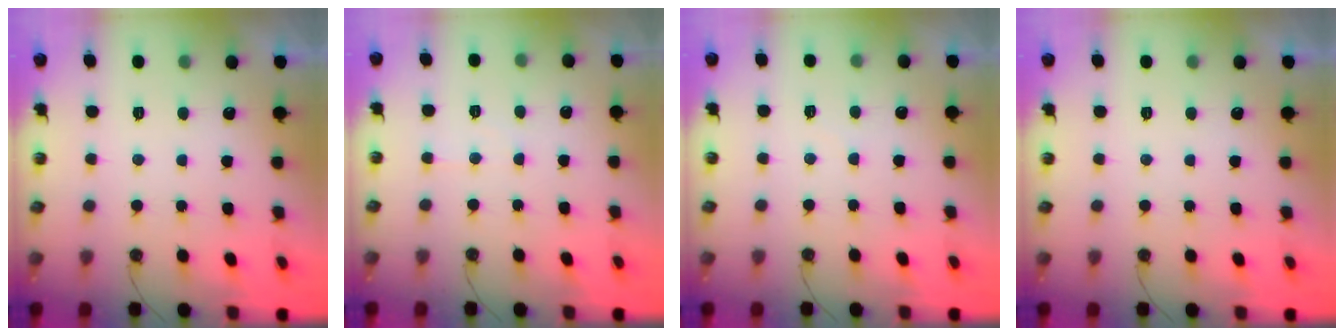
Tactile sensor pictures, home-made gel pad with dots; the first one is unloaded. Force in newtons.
{"total": 4.0, "press": 3.9, "slide": 0.7}
{"total": 3.0, "press": 3.0, "slide": 0.4}
{"total": 0.0}